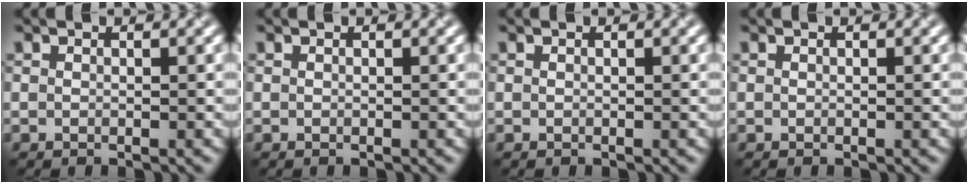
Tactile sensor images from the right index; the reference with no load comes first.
{"total": 0.0}
{"total": 0.0}
{"total": 0.0}